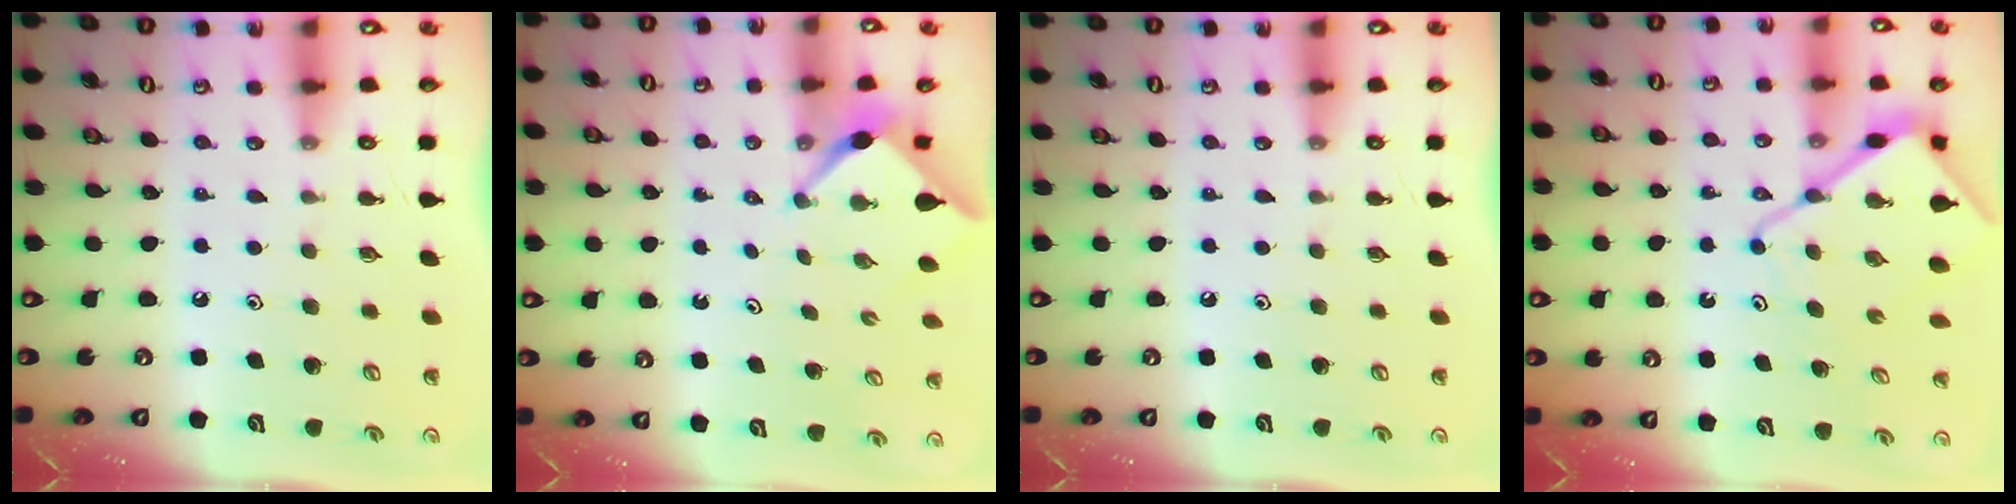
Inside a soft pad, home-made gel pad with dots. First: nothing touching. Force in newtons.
{"total": 2.4, "press": 2.4, "slide": 0.3}
{"total": 0.0}
{"total": 10.3, "press": 10.2, "slide": 1.1}